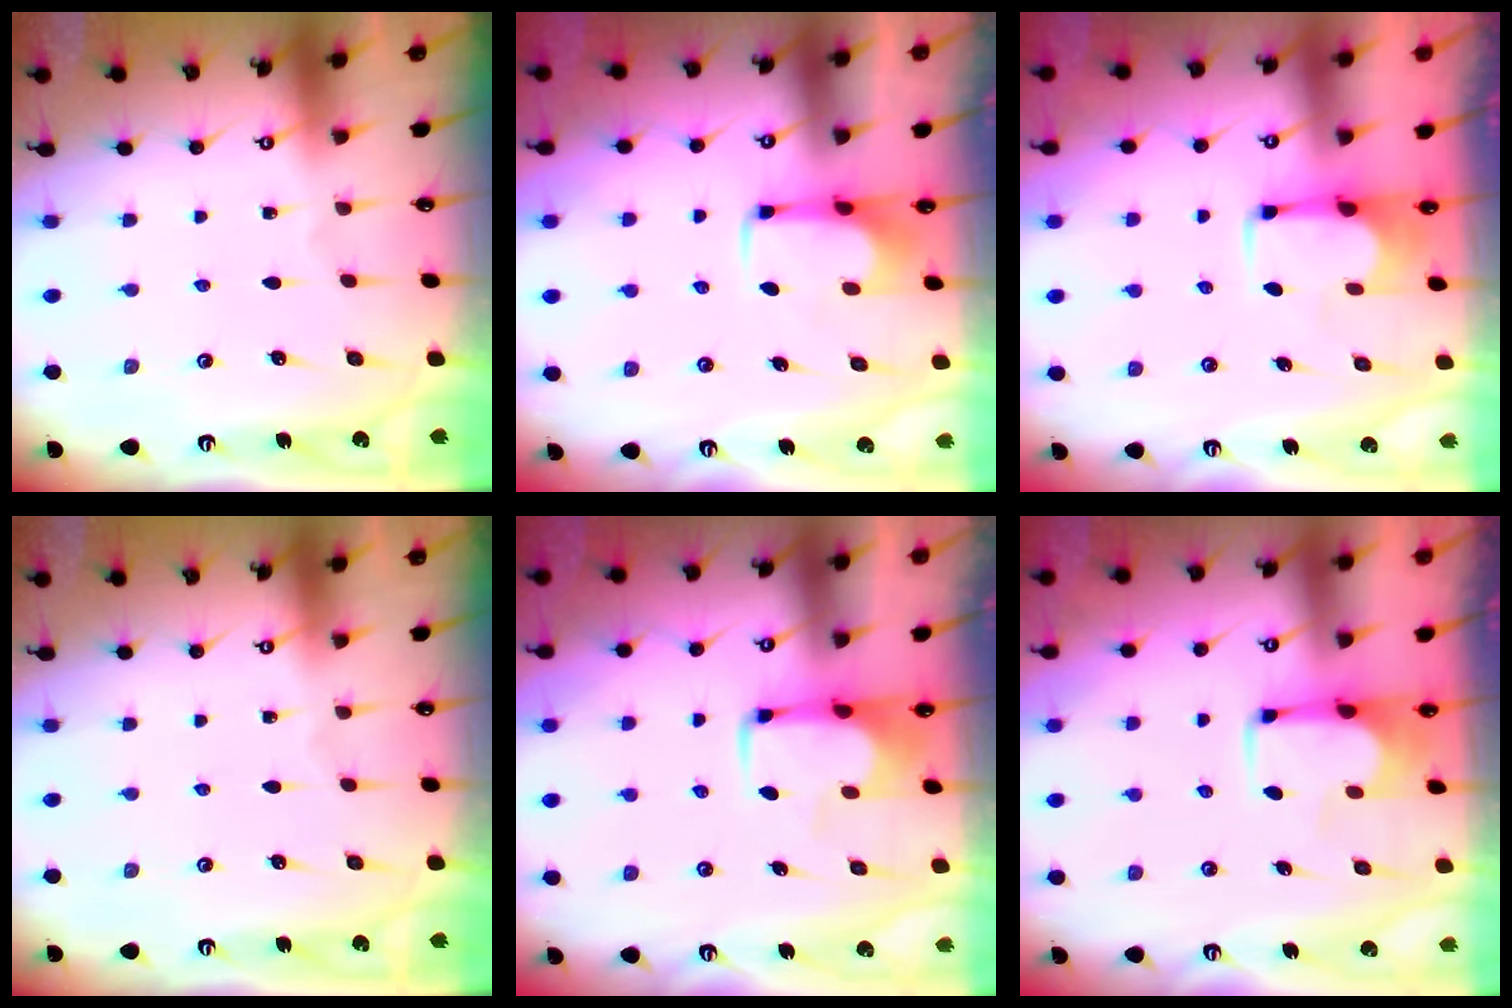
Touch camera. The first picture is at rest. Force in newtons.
{"total": 2.0, "press": 2.0, "slide": 0.2}
{"total": 1.8, "press": 1.6, "slide": 0.9}
{"total": 0.0}
{"total": 1.6, "press": 1.6, "slide": 0.4}
{"total": 3.3, "press": 3.3, "slide": 0.5}